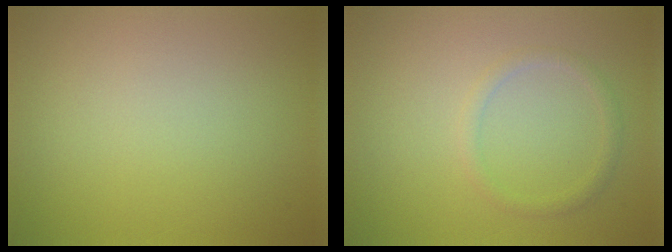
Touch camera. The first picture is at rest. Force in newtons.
{"total": 1.2, "press": 1.2, "slide": 0.0}